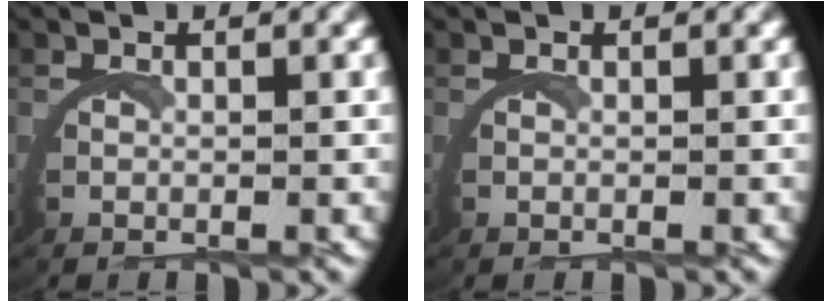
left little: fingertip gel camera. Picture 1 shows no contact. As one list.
[{"total": 0.0}]